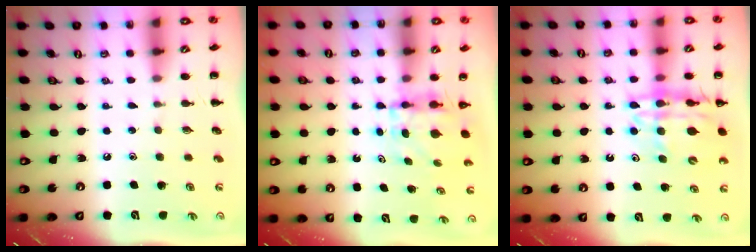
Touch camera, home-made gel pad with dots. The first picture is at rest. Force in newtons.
{"total": 3.9, "press": 3.9, "slide": 0.3}
{"total": 15.8, "press": 15.4, "slide": 3.8}